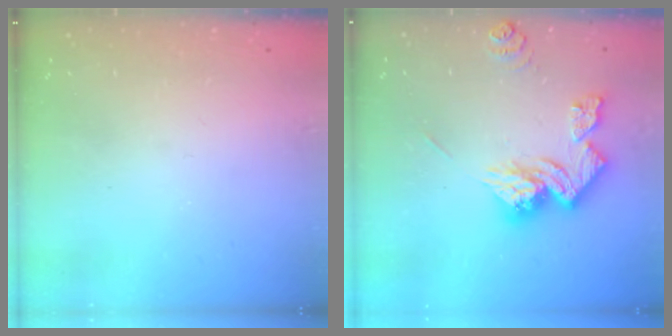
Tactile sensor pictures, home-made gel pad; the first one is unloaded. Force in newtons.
{"total": 13.3, "press": 13.3, "slide": 1.3}